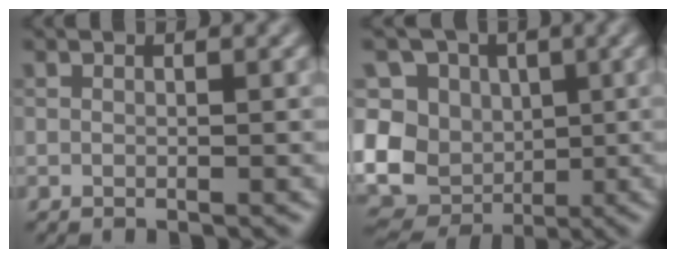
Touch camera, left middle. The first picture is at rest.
{"total": 13.8, "force": [0.4, 12.4, 6.1], "torque": [-0.136, 0.015, -0.012]}